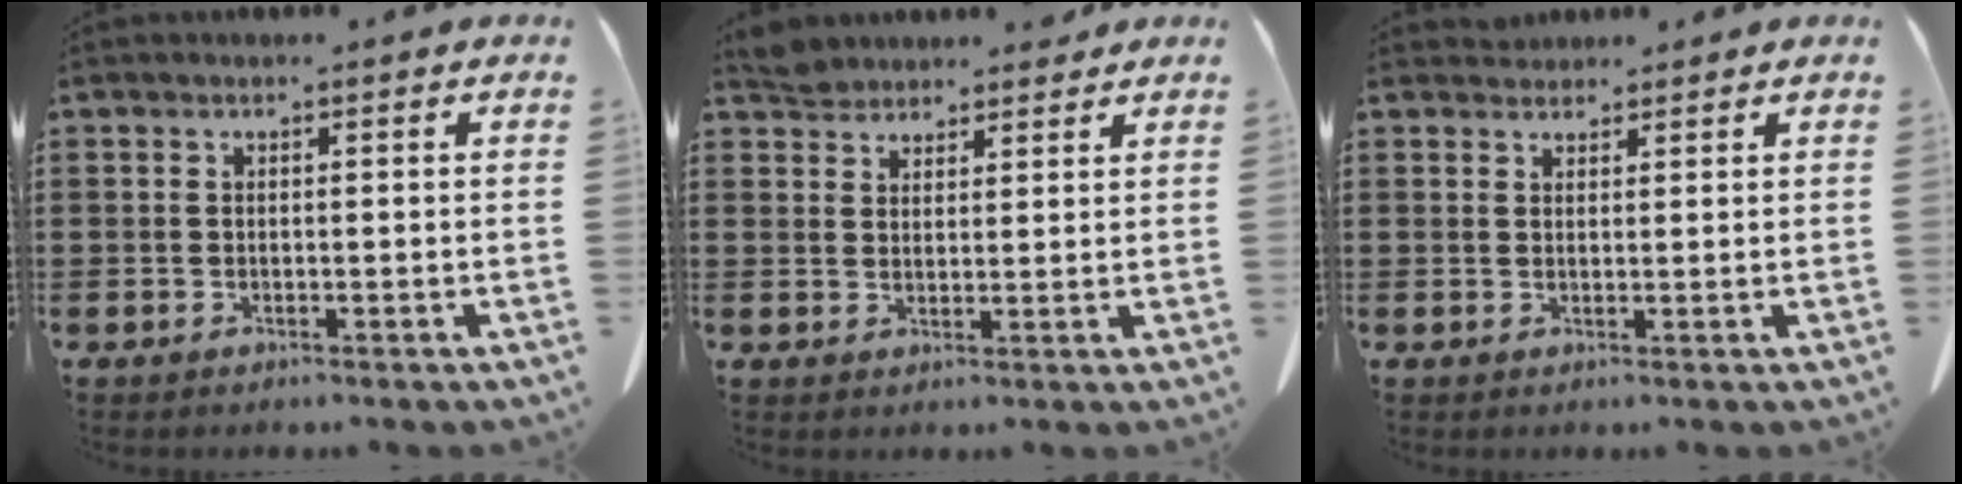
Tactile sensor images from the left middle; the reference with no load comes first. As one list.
[{"total": 4.4, "force": [4.2, 1.3, 0.6], "torque": [-0.025, -0.006, 0.083]}, {"total": 1.8, "force": [1.7, 0.6, 0.0], "torque": [-0.005, 0.002, 0.036]}]